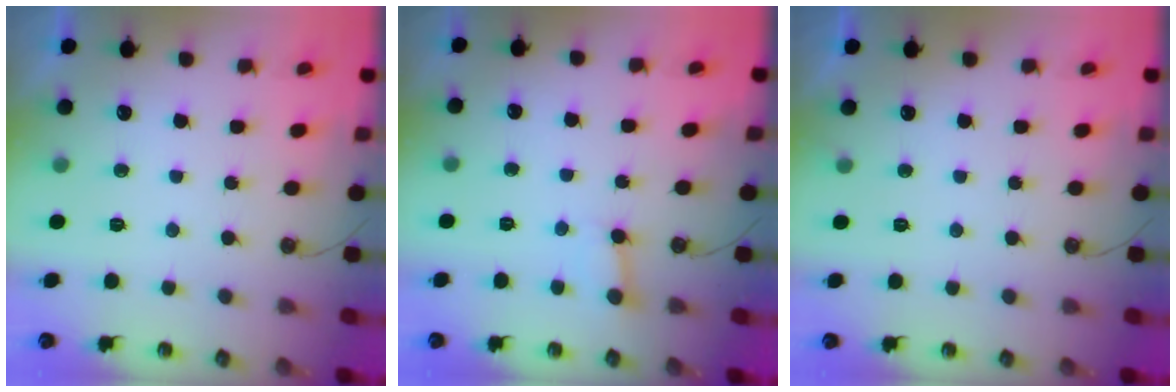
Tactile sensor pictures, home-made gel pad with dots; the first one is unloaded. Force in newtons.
{"total": 2.4, "press": 2.4, "slide": 0.0}
{"total": 2.9, "press": 2.9, "slide": 0.2}